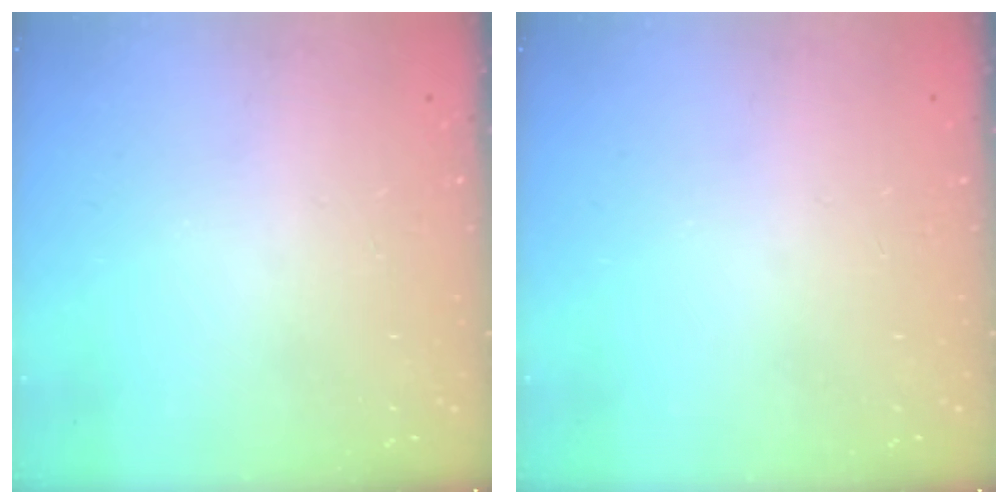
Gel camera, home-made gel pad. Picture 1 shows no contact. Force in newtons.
{"total": 0.0}